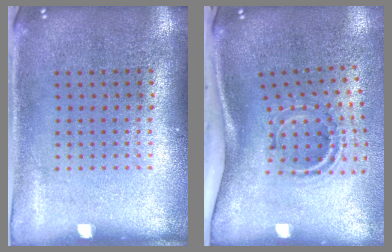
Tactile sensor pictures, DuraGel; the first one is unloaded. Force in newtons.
{"total": 2.2, "press": 1.2, "slide": 1.8}